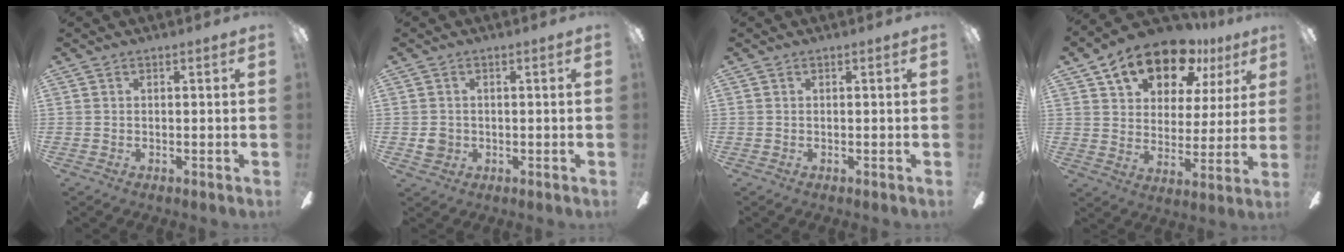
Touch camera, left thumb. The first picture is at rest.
{"total": 2.7, "force": [0.0, 2.5, 1.0], "torque": [-0.012, 0.003, -0.001]}
{"total": 0.0}
{"total": 16.2, "force": [11.4, 8.6, 7.7], "torque": [-0.124, -0.063, 0.201]}